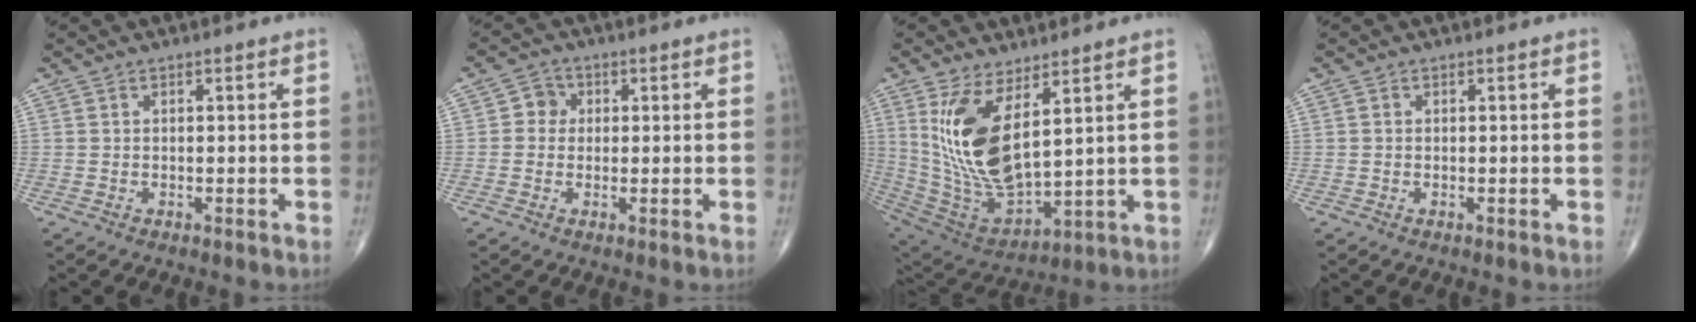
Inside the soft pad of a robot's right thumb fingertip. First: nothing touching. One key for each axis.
{"total": 3.2, "fx": 0.3, "fy": 3.0, "fz": 1.1, "tx": 0.004, "ty": 0.007, "tz": -0.003}
{"total": 16.7, "fx": 5.7, "fy": 7.1, "fz": 13.9, "tx": -0.269, "ty": -0.036, "tz": 0.135}
{"total": 0.0}